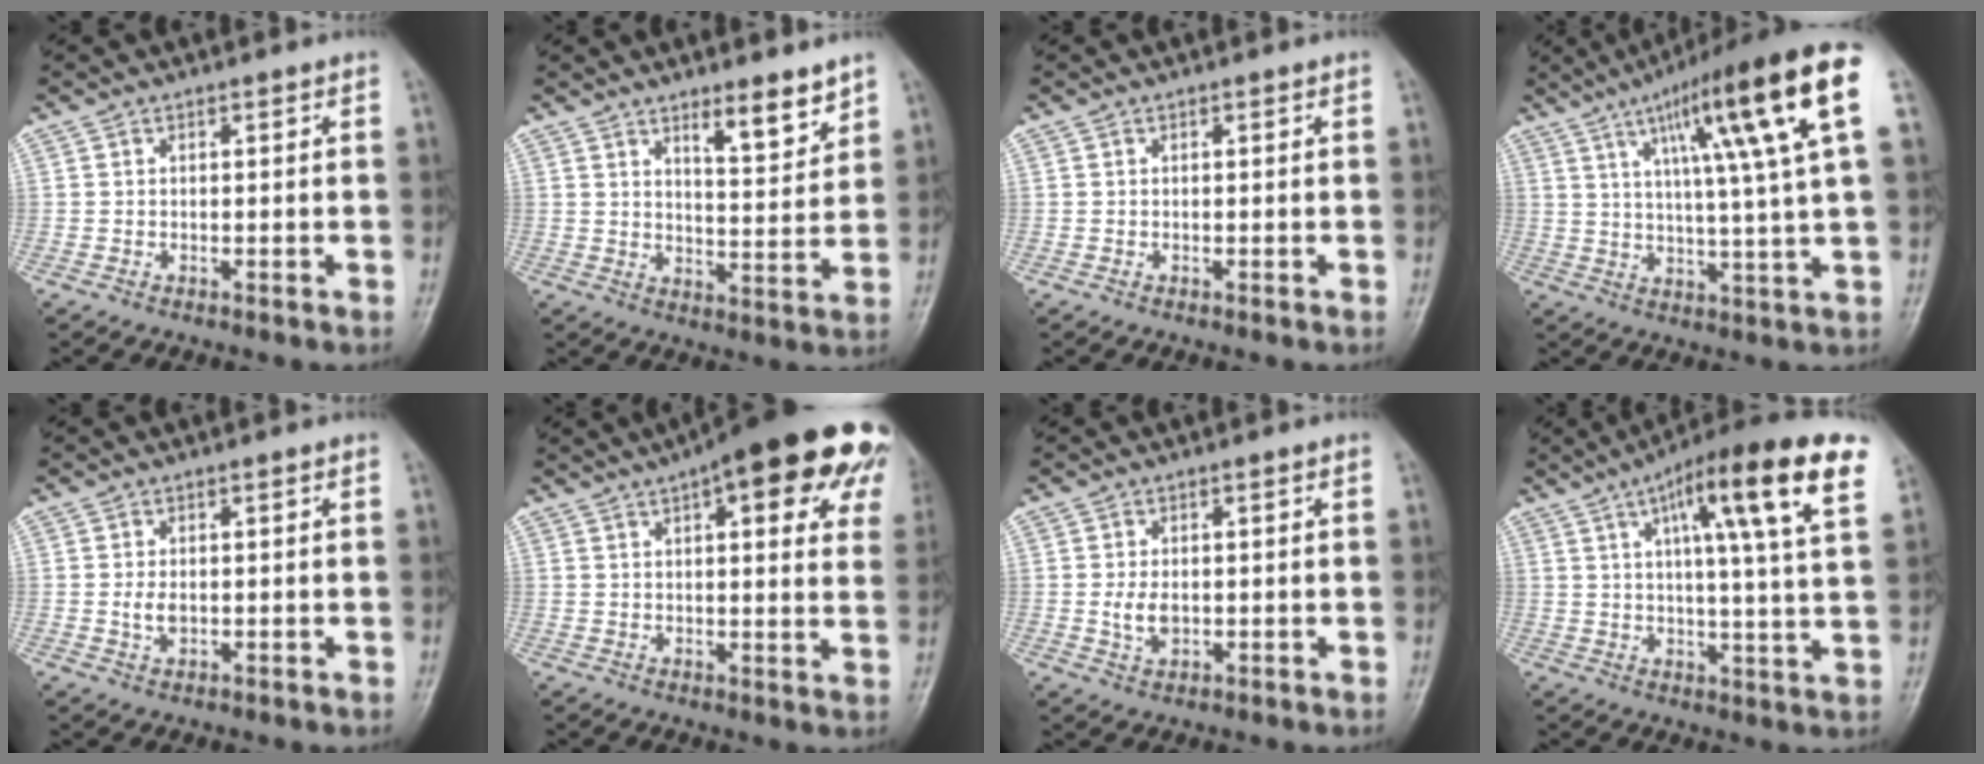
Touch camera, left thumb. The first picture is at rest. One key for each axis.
{"total": 8.0, "fx": 5.6, "fy": 2.0, "fz": 5.3, "tx": -0.065, "ty": -0.046, "tz": 0.086}
{"total": 0.0}
{"total": 20.6, "fx": 8.2, "fy": 1.8, "fz": 18.8, "tx": -0.281, "ty": -0.004, "tz": 0.118}
{"total": 2.3, "fx": -0.2, "fy": 1.5, "fz": 1.7, "tx": -0.033, "ty": 0.001, "tz": -0.003}
{"total": 22.7, "fx": 10.6, "fy": 7.5, "fz": 18.6, "tx": -0.219, "ty": 0.007, "tz": 0.125}
{"total": 3.4, "fx": -0.3, "fy": 2.2, "fz": 2.6, "tx": -0.046, "ty": -0.001, "tz": -0.003}
{"total": 18.6, "fx": 8.3, "fy": 2.9, "fz": 16.4, "tx": -0.231, "ty": -0.007, "tz": 0.113}